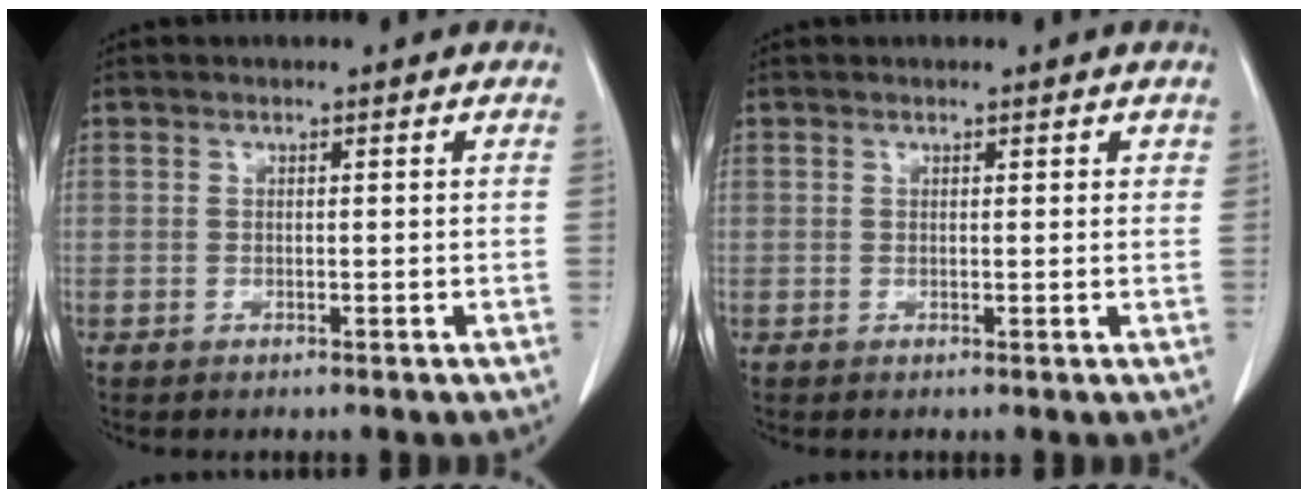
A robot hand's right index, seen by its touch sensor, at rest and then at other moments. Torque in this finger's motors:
{"motor_torque": [0.00, 0.01, -0.01, -0.01]}